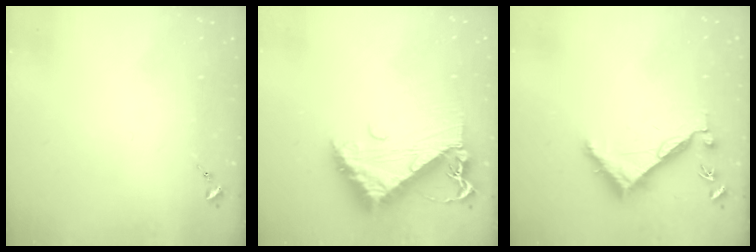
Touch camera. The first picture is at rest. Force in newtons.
{"total": 11.4, "press": 11.3, "slide": 1.4}
{"total": 6.9, "press": 6.9, "slide": 0.3}